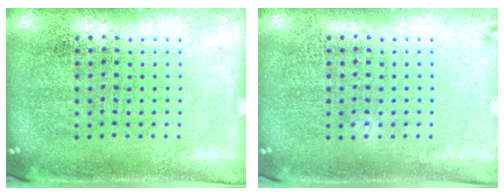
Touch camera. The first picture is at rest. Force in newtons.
{"total": 0.7, "press": 0.7, "slide": 0.1}